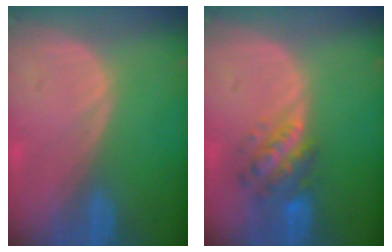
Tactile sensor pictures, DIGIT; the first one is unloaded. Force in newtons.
{"total": 5.7, "press": 5.5, "slide": 1.4}